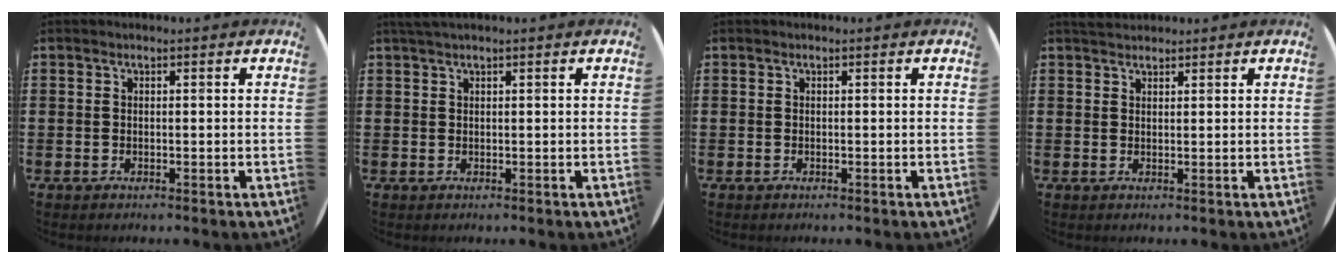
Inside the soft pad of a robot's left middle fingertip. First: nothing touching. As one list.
[{"total": 0.9, "force": [0.7, -0.1, 0.5], "torque": [-0.008, 0.001, 0.013]}, {"total": 0.0}, {"total": 1.6, "force": [1.6, 0.4, 0.2], "torque": [-0.007, 0.004, 0.030]}]